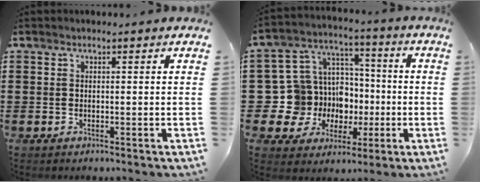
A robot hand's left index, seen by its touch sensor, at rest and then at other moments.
{"total": 12.3, "force": [-1.7, 11.6, 3.9], "torque": [-0.153, -0.016, -0.015]}